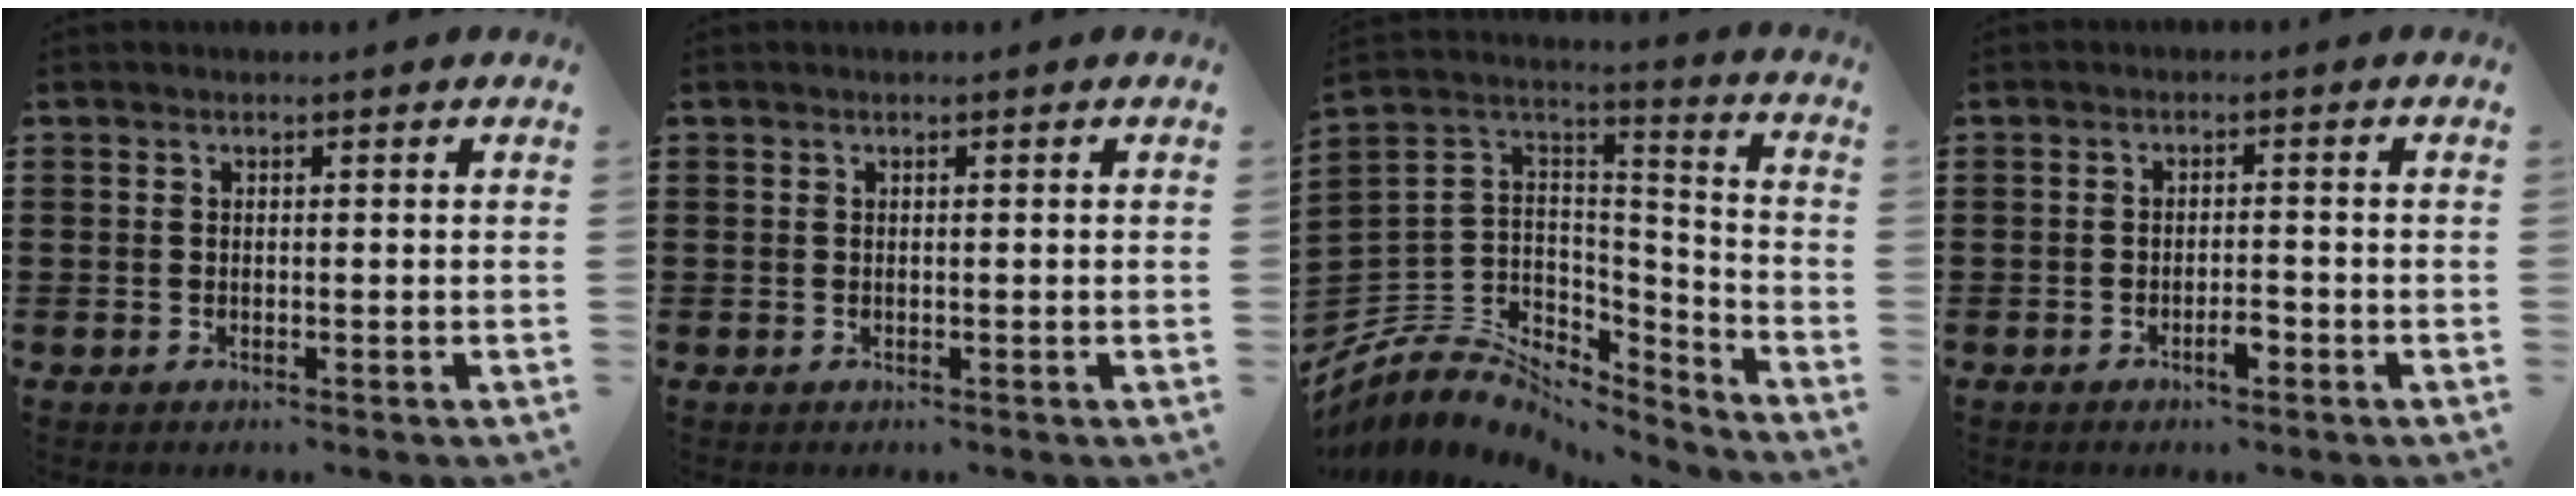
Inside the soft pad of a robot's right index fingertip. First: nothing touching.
{"total": 0.0}
{"total": 6.4, "force": [-3.7, 5.1, 1.3], "torque": [-0.060, -0.013, -0.075]}
{"total": 2.8, "force": [-1.5, 0.8, 2.2], "torque": [-0.037, 0.002, -0.026]}